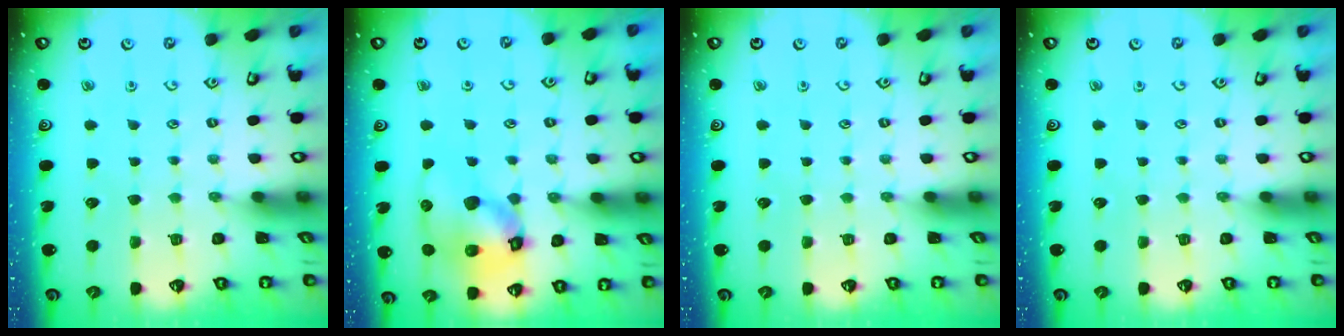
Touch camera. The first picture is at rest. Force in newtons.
{"total": 15.4, "press": 15.2, "slide": 2.2}
{"total": 0.0}
{"total": 0.0}